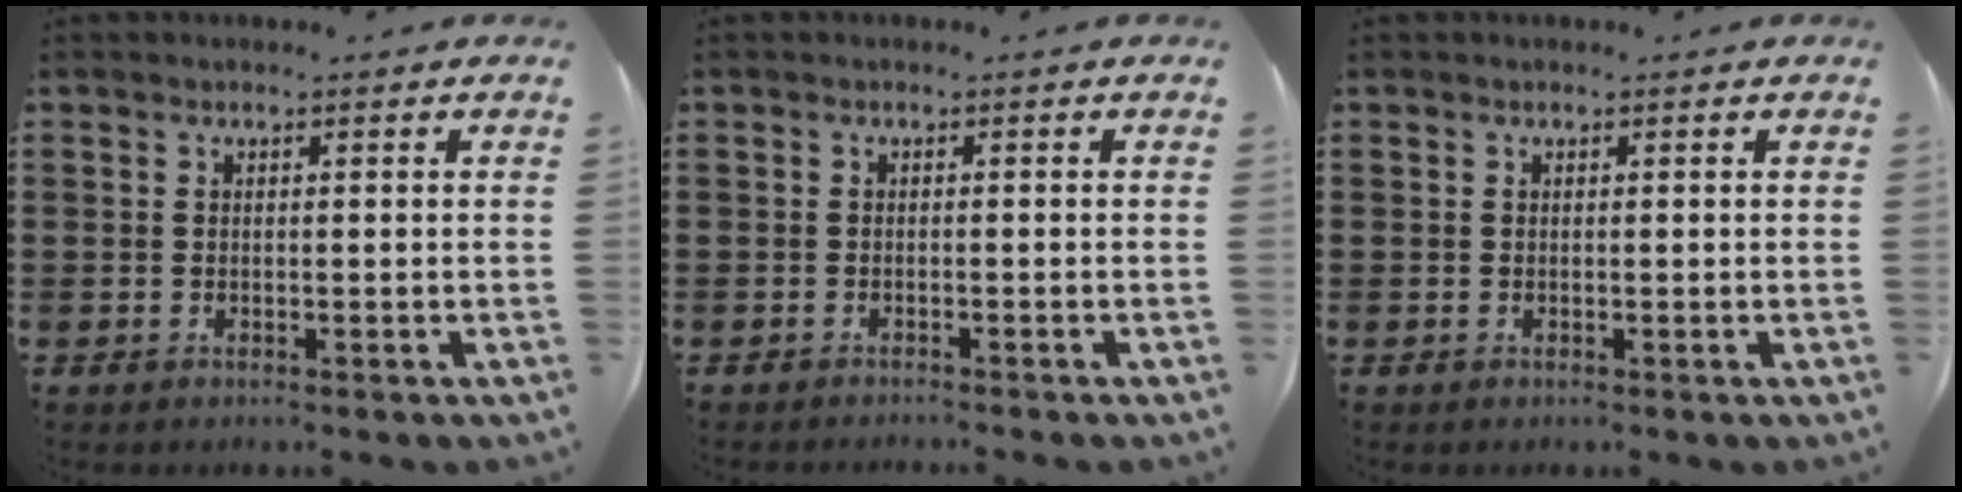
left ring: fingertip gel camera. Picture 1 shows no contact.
{"total": 0.8, "force": [-0.8, -0.1, 0.1], "torque": [-0.004, 0.000, -0.015]}
{"total": 0.0}